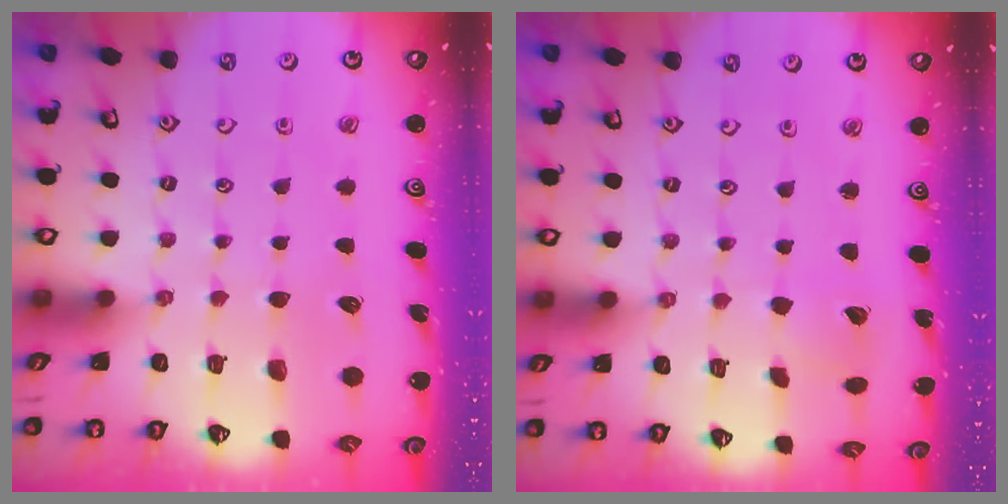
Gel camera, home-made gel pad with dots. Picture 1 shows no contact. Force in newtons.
{"total": 2.4, "press": 2.4, "slide": 0.2}